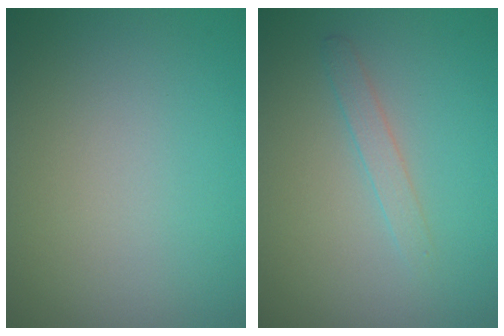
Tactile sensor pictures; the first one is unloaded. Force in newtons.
{"total": 1.3, "press": 1.3, "slide": 0.0}